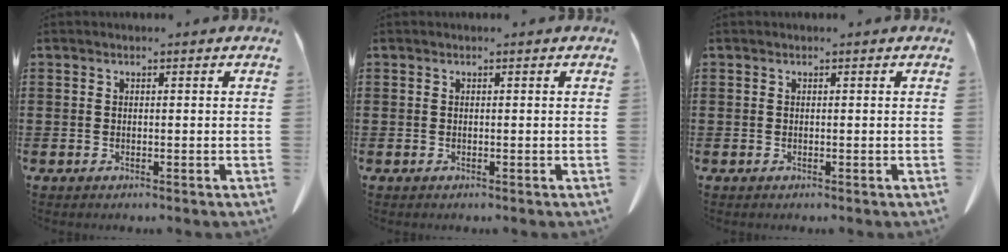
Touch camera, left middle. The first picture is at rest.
{"total": 0.0}
{"total": 0.0}